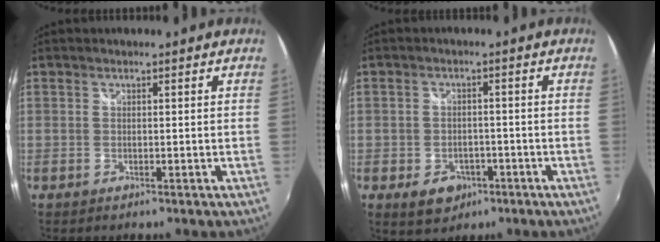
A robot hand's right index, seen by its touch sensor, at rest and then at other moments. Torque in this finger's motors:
{"motor_torque": [0.43, 0.30, 0.07, 0.03]}